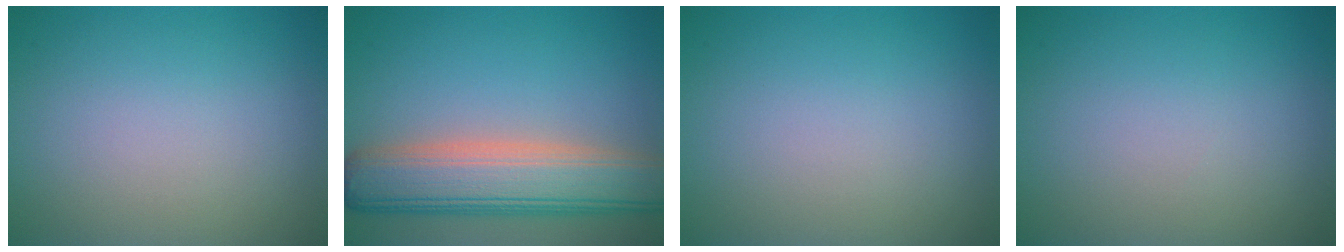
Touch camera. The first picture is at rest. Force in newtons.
{"total": 8.6, "press": 8.6, "slide": 0.6}
{"total": 0.0}
{"total": 0.0}